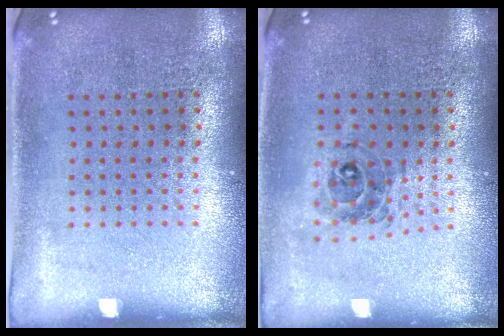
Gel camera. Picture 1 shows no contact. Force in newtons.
{"total": 0.8, "press": 0.8, "slide": 0.0}